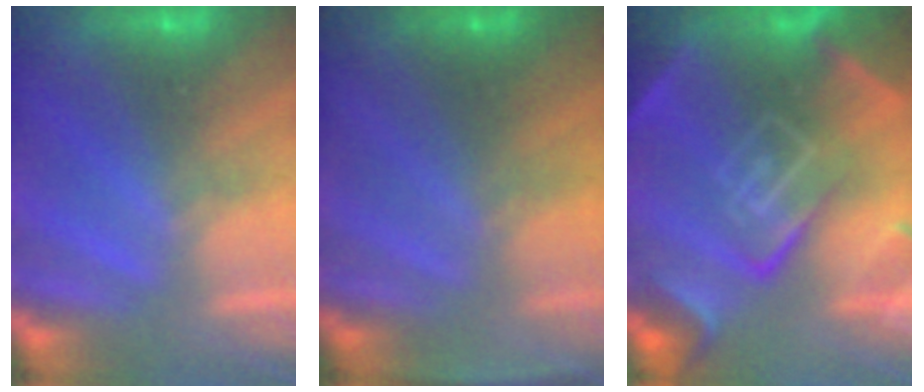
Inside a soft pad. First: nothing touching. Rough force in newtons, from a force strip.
{"total": 1.9}
{"total": 8.4}